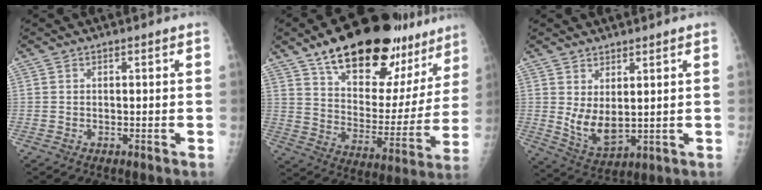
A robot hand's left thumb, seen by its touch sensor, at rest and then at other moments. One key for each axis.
{"total": 28.4, "fx": 19.8, "fy": 12.2, "fz": 16.3, "tx": -0.195, "ty": -0.067, "tz": 0.291}
{"total": 7.3, "fx": 2.1, "fy": 4.4, "fz": 5.5, "tx": -0.086, "ty": -0.031, "tz": 0.052}